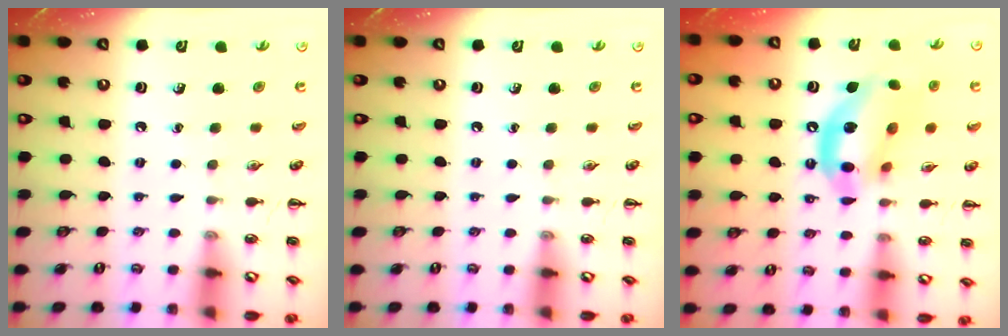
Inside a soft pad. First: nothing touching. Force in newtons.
{"total": 0.0}
{"total": 15.6, "press": 15.1, "slide": 3.6}